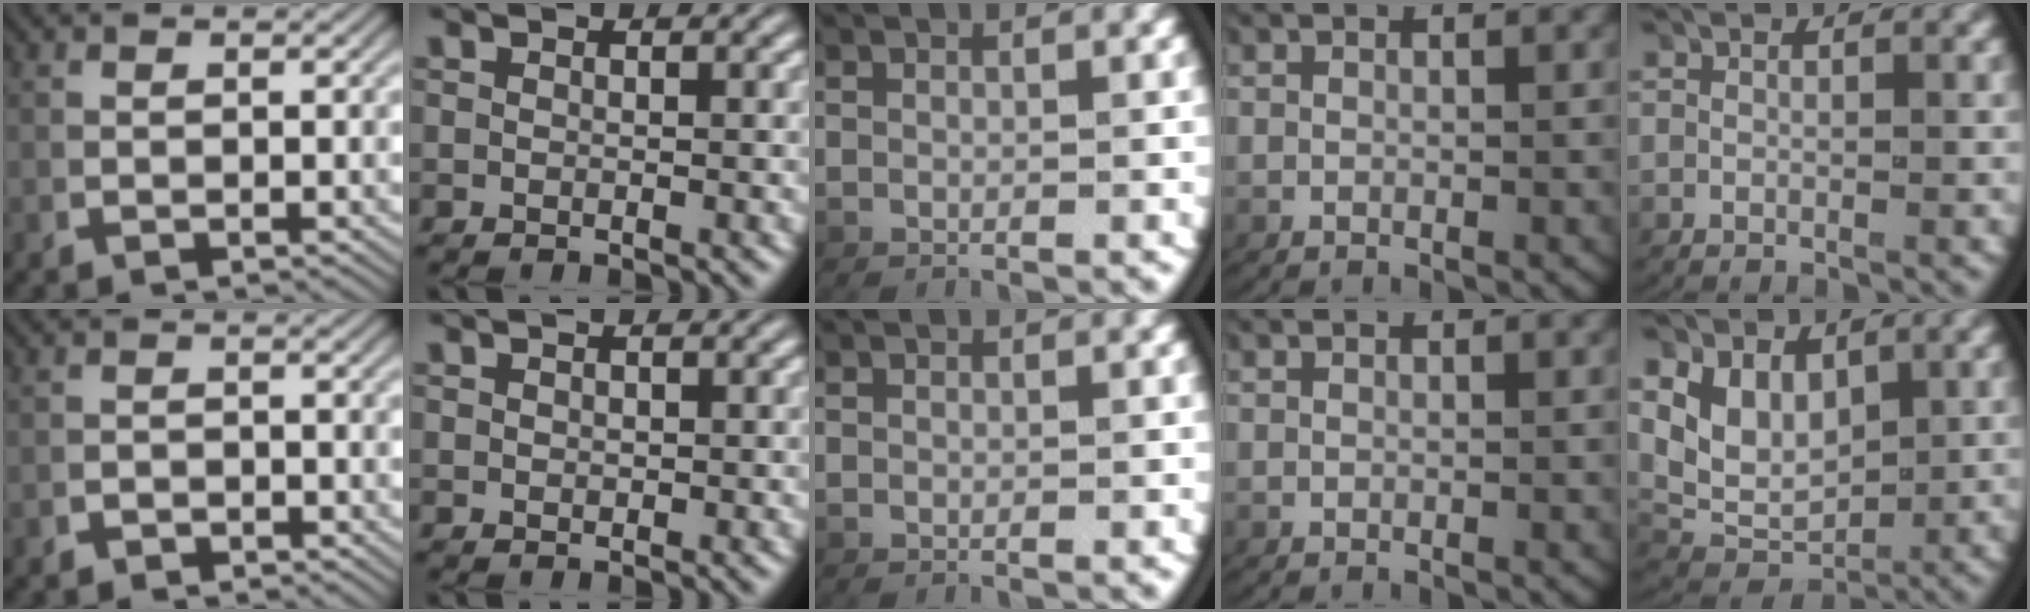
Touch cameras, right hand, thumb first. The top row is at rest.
{"thumb": {"total": 1.4, "force": [-1.4, 0.2, -0.1], "torque": [0.008, -0.005, -0.021]}, "little": {"total": 8.4, "force": [1.0, 7.0, 4.5], "torque": [-0.102, -0.018, 0.023]}}